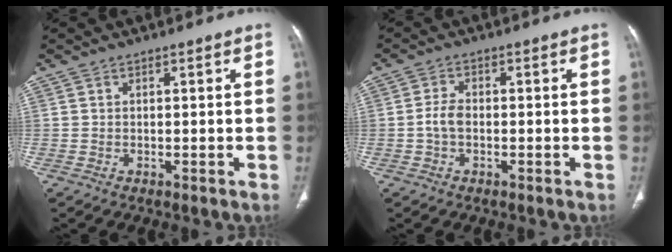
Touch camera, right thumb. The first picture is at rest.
{"total": 3.1, "force": [-0.6, 1.9, 2.3], "torque": [-0.046, 0.008, -0.017]}